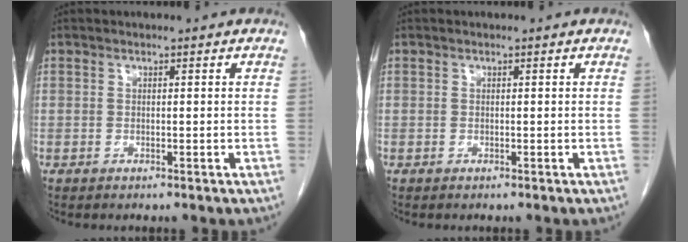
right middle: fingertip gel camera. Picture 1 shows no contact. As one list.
[{"total": 0.0}]